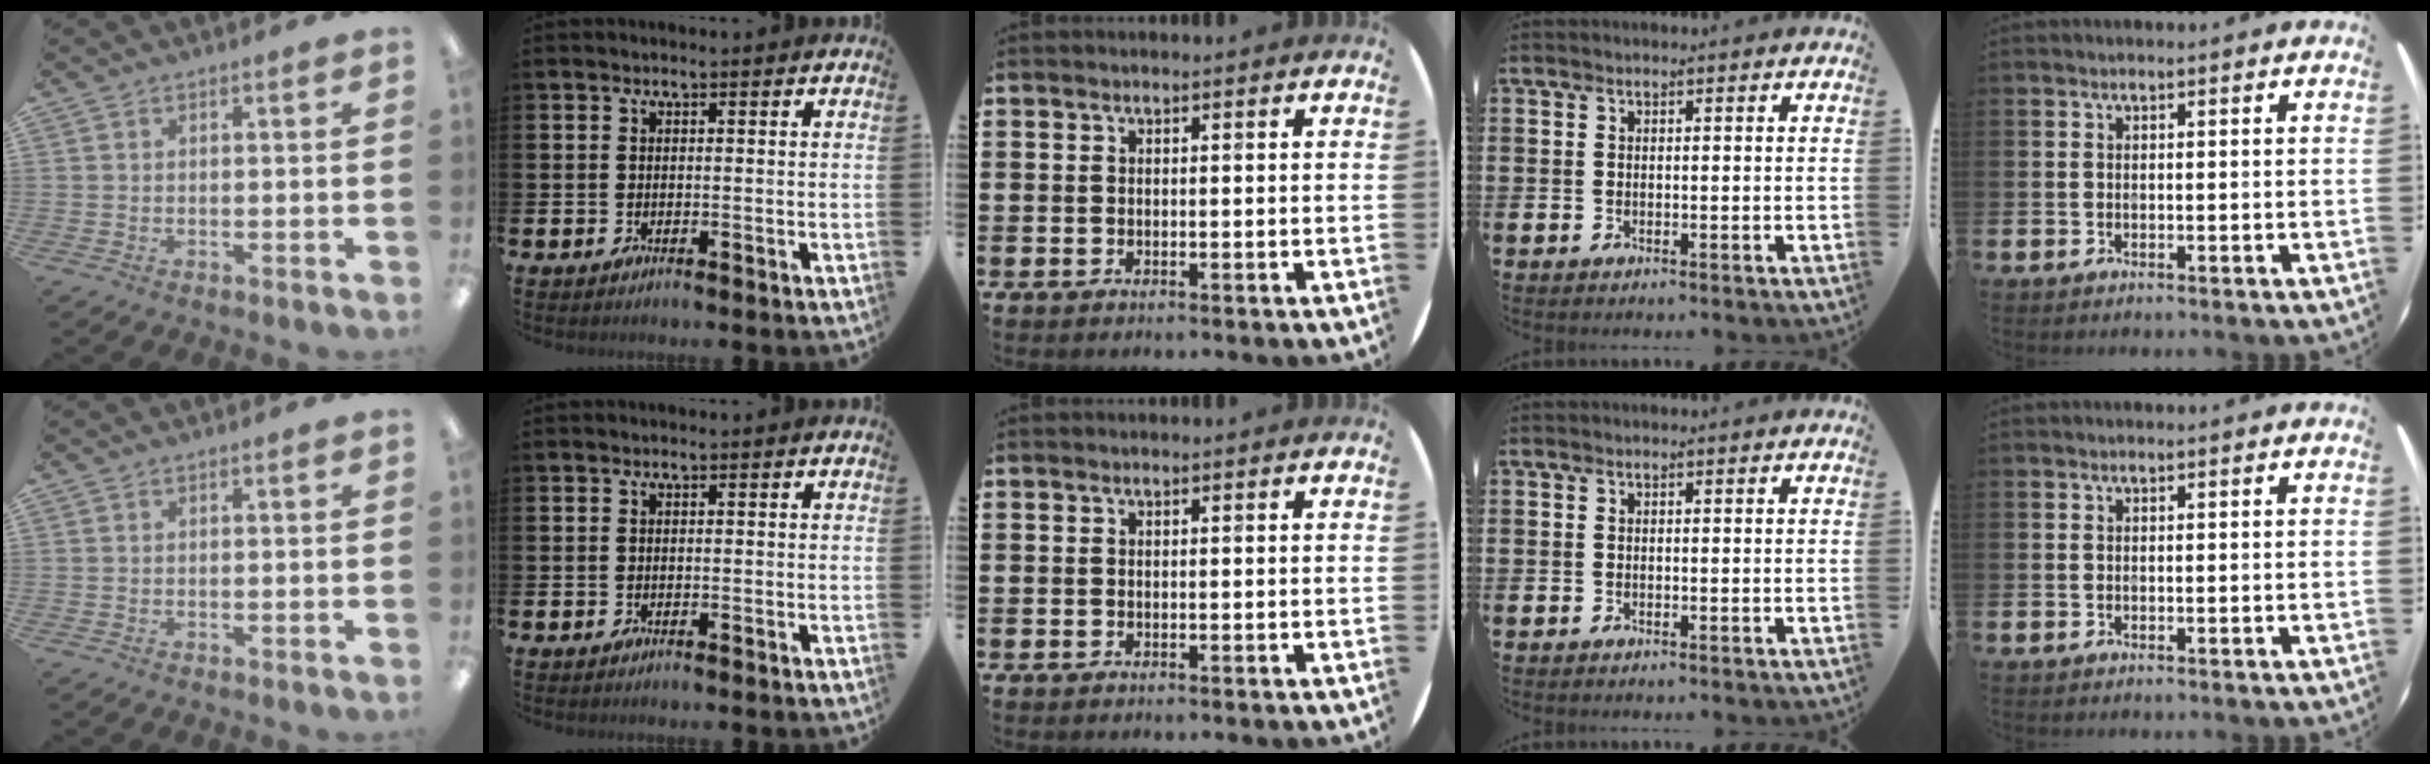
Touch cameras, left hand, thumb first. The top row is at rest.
{}